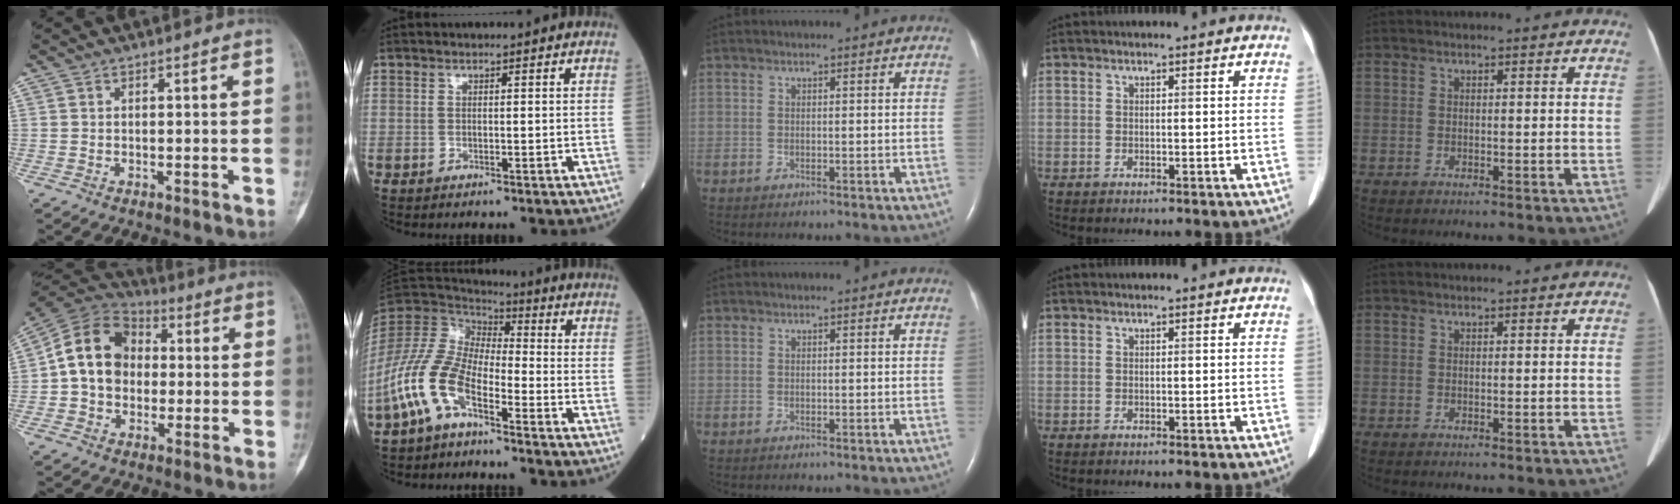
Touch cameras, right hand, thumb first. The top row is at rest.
{"thumb": {"total": 13.8, "force": [0.3, 11.1, 8.2], "torque": [-0.124, 0.031, -0.006]}, "index": {"total": 10.8, "force": [-5.6, 4.7, 7.9], "torque": [-0.189, 0.008, -0.119]}}